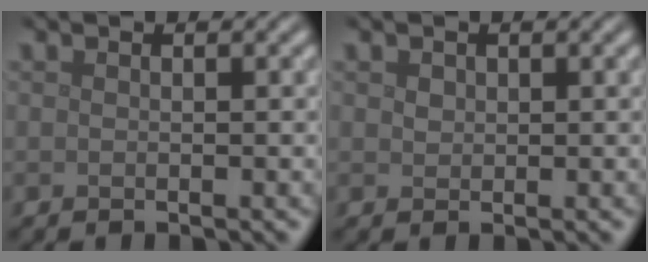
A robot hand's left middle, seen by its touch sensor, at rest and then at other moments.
{"total": 0.7, "force": [0.4, 0.6, 0.2], "torque": [-0.005, -0.001, 0.008]}